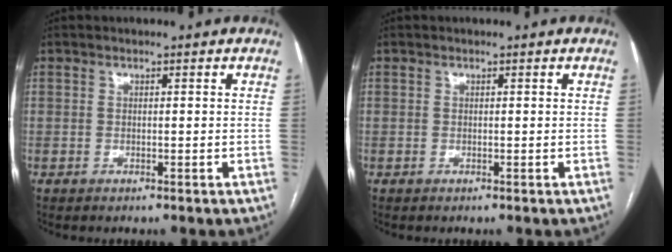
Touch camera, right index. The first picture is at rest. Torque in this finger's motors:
{"motor_torque": [0.00, 0.00, 0.00, 0.00]}